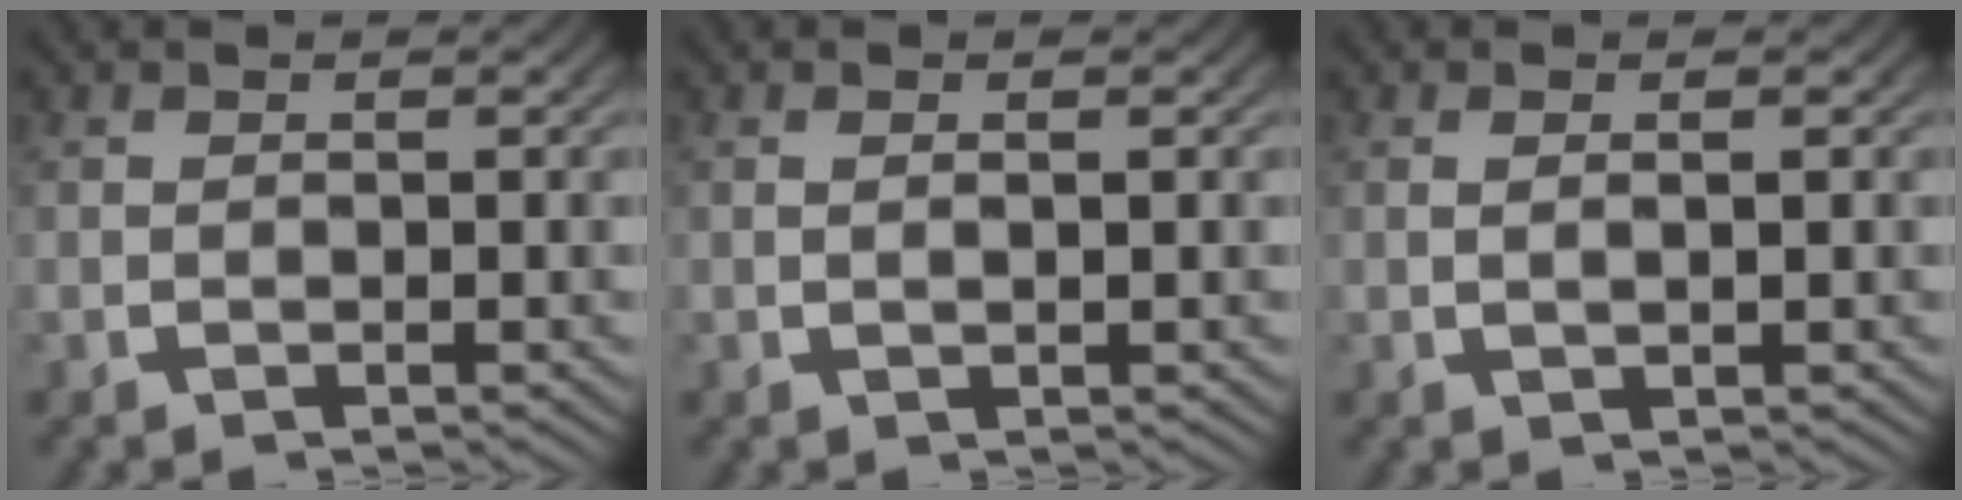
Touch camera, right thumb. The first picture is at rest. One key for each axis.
{"total": 0.7, "fx": 0.2, "fy": 0.0, "fz": 0.7, "tx": -0.013, "ty": -0.002, "tz": 0.006}
{"total": 1.0, "fx": 0.2, "fy": 0.0, "fz": 1.0, "tx": -0.021, "ty": -0.001, "tz": 0.008}